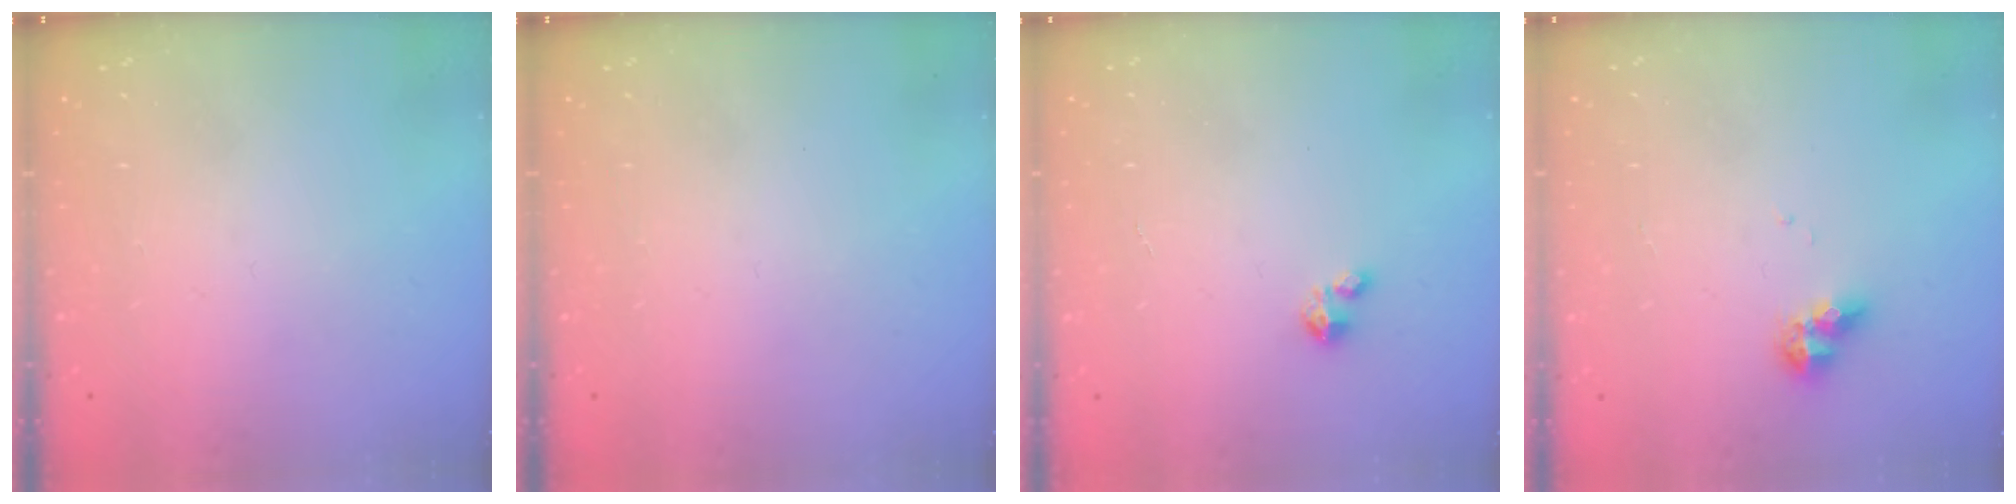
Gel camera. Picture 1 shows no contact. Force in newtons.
{"total": 0.0}
{"total": 2.0, "press": 2.0, "slide": 0.1}
{"total": 6.4, "press": 6.4, "slide": 0.7}